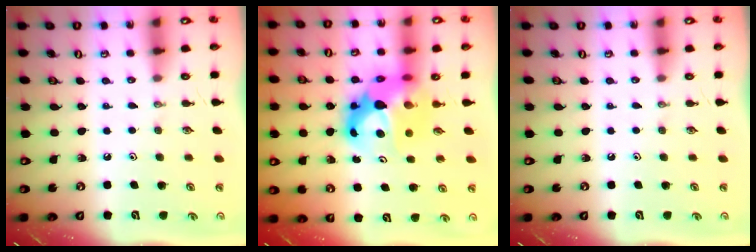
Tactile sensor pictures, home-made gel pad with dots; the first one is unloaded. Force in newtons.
{"total": 11.7, "press": 11.7, "slide": 0.9}
{"total": 0.0}